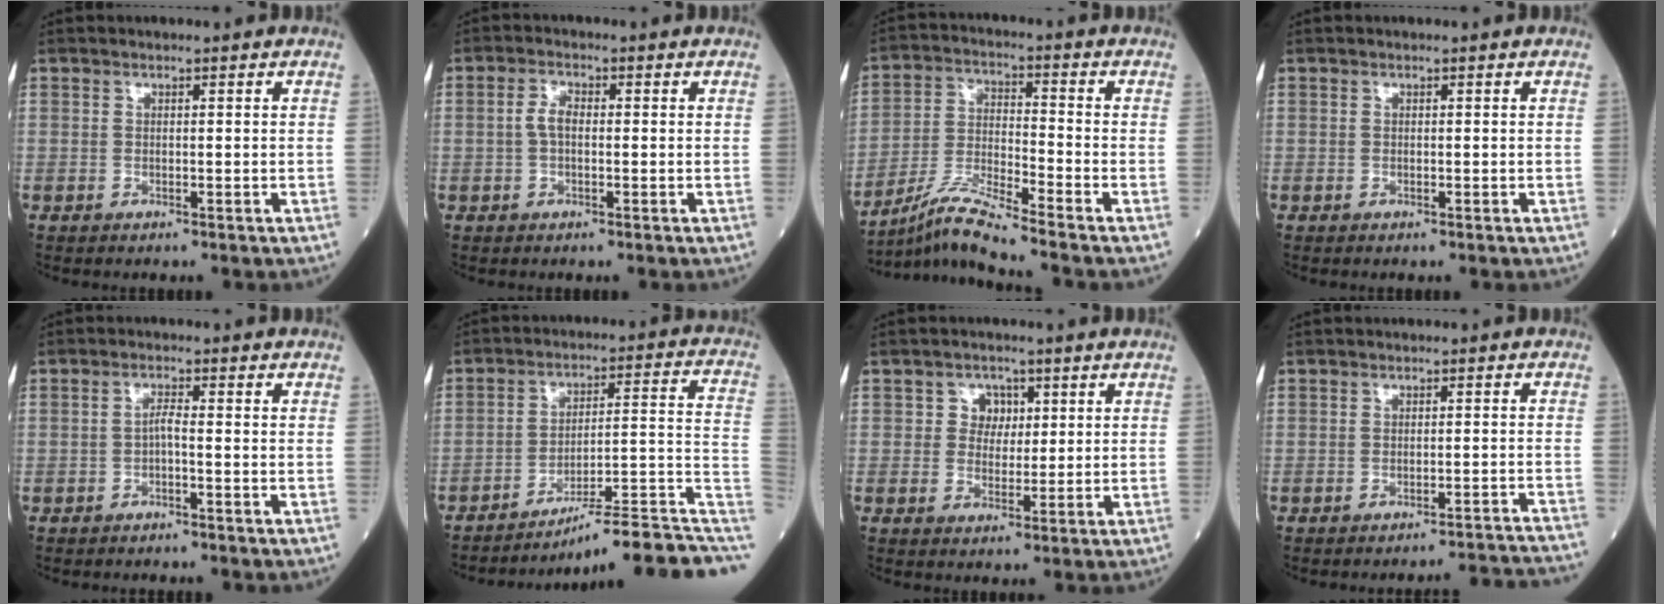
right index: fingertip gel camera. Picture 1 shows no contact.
{"total": 2.6, "force": [-0.1, 1.3, 2.3], "torque": [-0.048, 0.010, -0.004]}
{"total": 8.6, "force": [-7.5, -1.8, 3.7], "torque": [-0.080, -0.019, -0.141]}
{"total": 0.0}
{"total": 1.6, "force": [-0.7, 0.1, 1.5], "torque": [-0.026, 0.002, -0.015]}
{"total": 16.7, "force": [-14.1, 0.0, 8.9], "torque": [-0.065, 0.044, -0.203]}
{"total": 3.4, "force": [1.0, 3.0, 1.3], "torque": [-0.012, 0.005, 0.013]}
{"total": 9.6, "force": [-9.4, -1.8, 0.7], "torque": [0.013, -0.008, -0.108]}